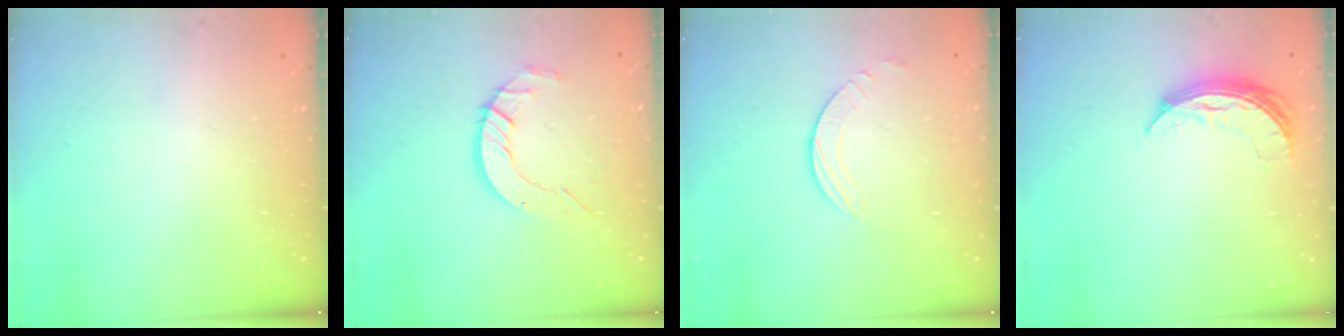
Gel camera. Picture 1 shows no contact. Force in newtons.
{"total": 8.7, "press": 8.6, "slide": 0.8}
{"total": 1.6, "press": 1.6, "slide": 0.2}
{"total": 8.2, "press": 8.2, "slide": 0.1}